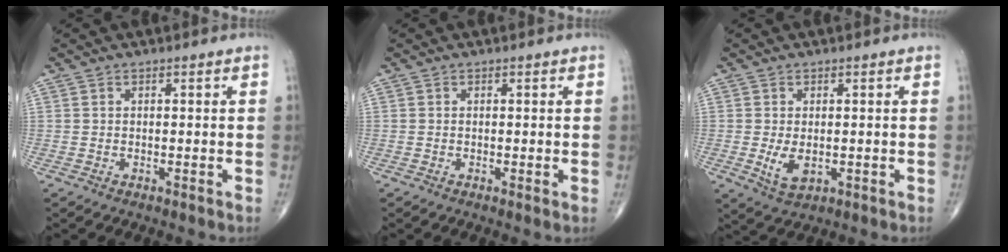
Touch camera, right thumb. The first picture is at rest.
{"total": 0.6, "force": [0.0, 0.0, 0.6], "torque": [-0.014, -0.003, -0.004]}
{"total": 4.4, "force": [-0.6, 2.5, 3.6], "torque": [-0.066, -0.011, -0.003]}